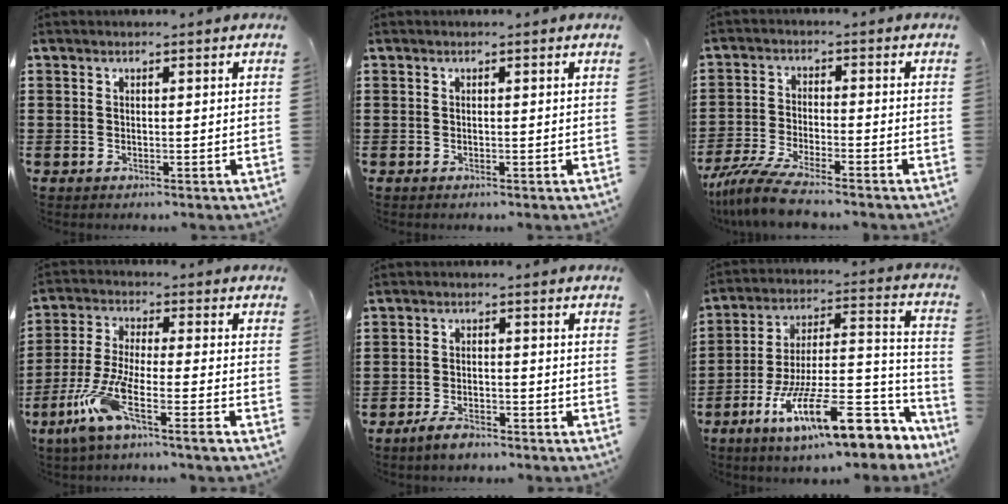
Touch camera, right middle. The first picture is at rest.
{"total": 0.0}
{"total": 6.3, "force": [-5.4, 0.3, 3.3], "torque": [-0.087, -0.019, -0.108]}
{"total": 8.9, "force": [-5.4, 1.5, 7.0], "torque": [-0.162, -0.010, -0.107]}
{"total": 3.0, "force": [-2.4, 0.9, 1.6], "torque": [-0.035, 0.002, -0.047]}
{"total": 16.6, "force": [-9.7, 4.5, 12.7], "torque": [-0.219, 0.015, -0.164]}